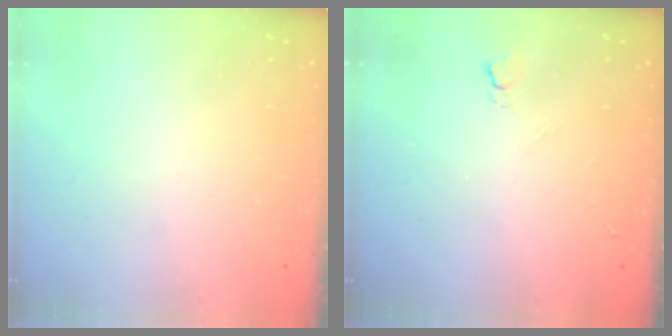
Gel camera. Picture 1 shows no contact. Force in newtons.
{"total": 2.7, "press": 2.6, "slide": 0.5}